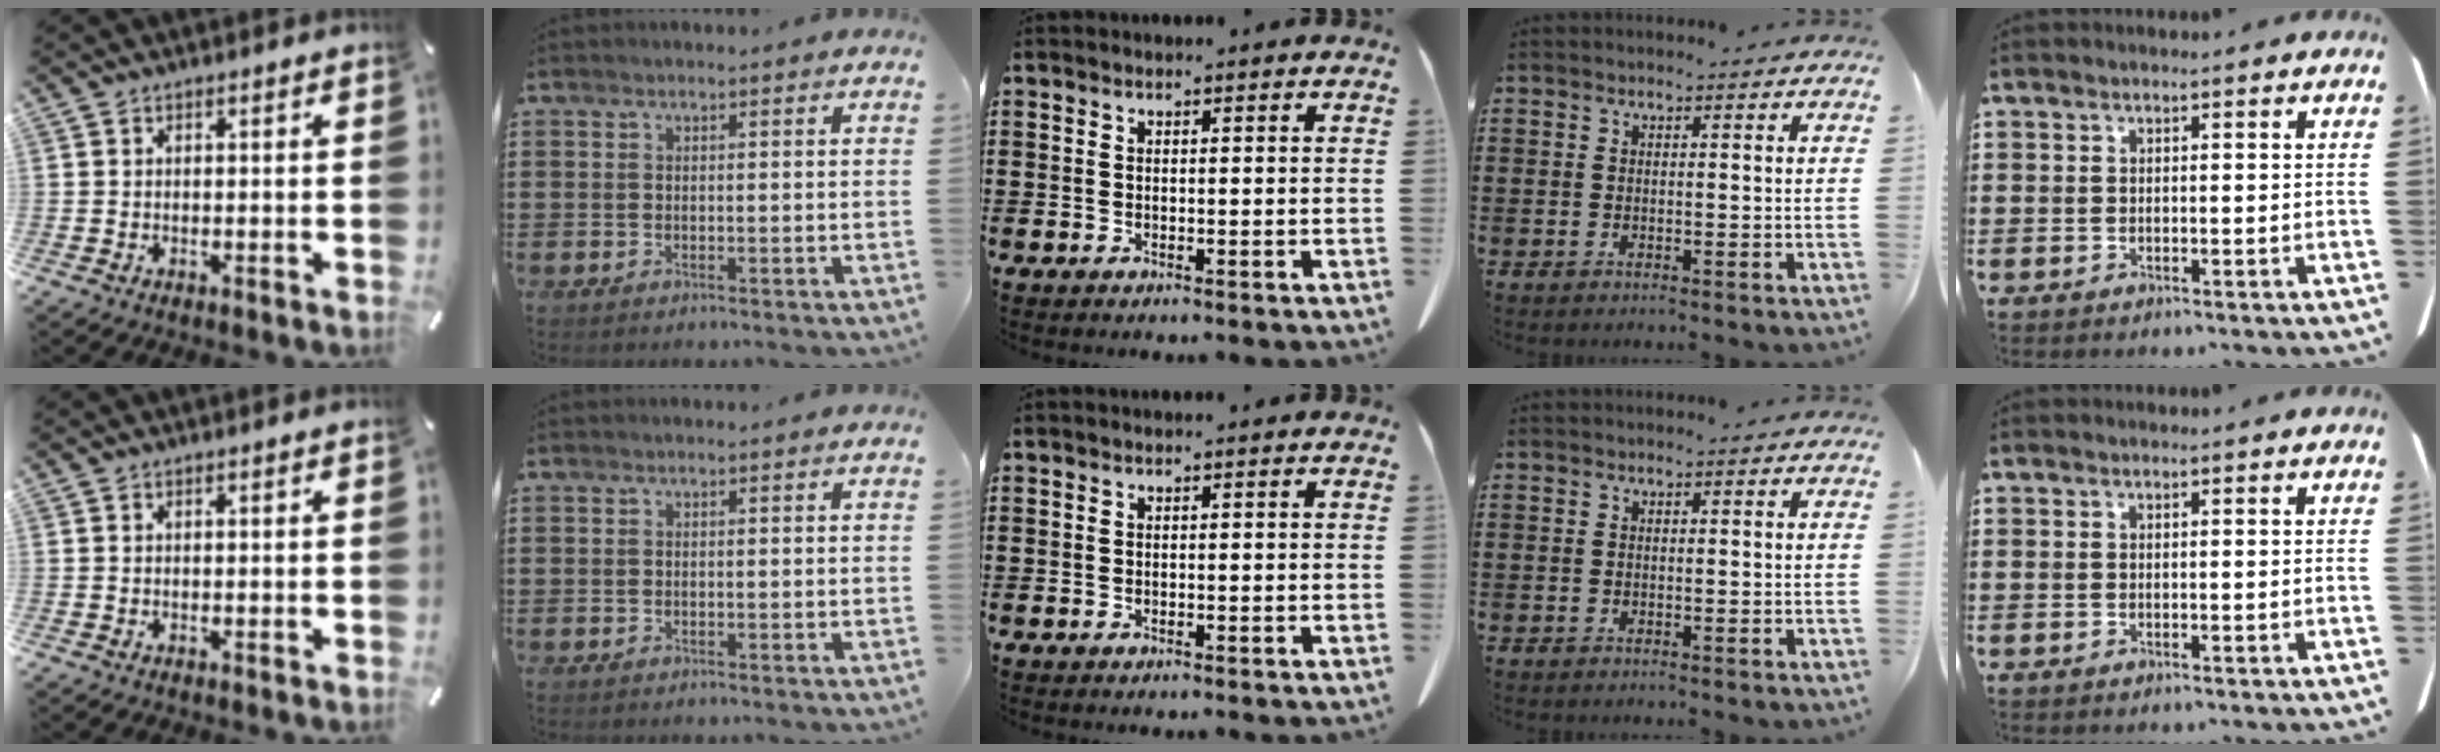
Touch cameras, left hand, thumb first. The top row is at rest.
{}